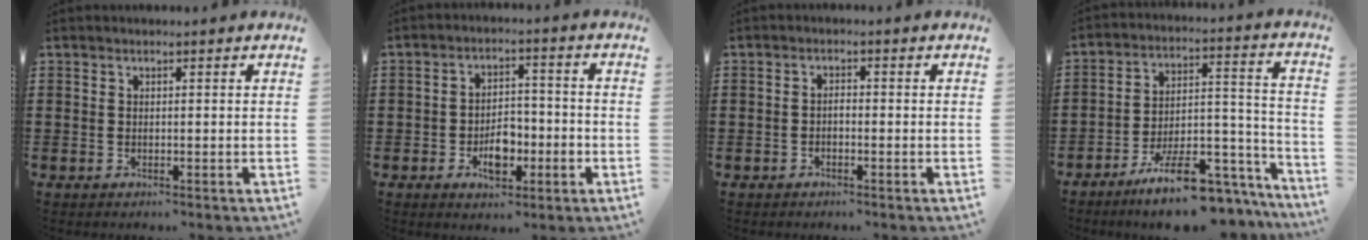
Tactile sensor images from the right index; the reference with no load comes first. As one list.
[{"total": 5.7, "force": [-2.4, 2.9, 4.3], "torque": [-0.070, 0.001, -0.042]}, {"total": 1.0, "force": [-0.5, 0.3, 0.8], "torque": [-0.019, -0.005, -0.009]}, {"total": 12.6, "force": [-9.8, 3.9, 6.9], "torque": [-0.096, 0.050, -0.171]}]